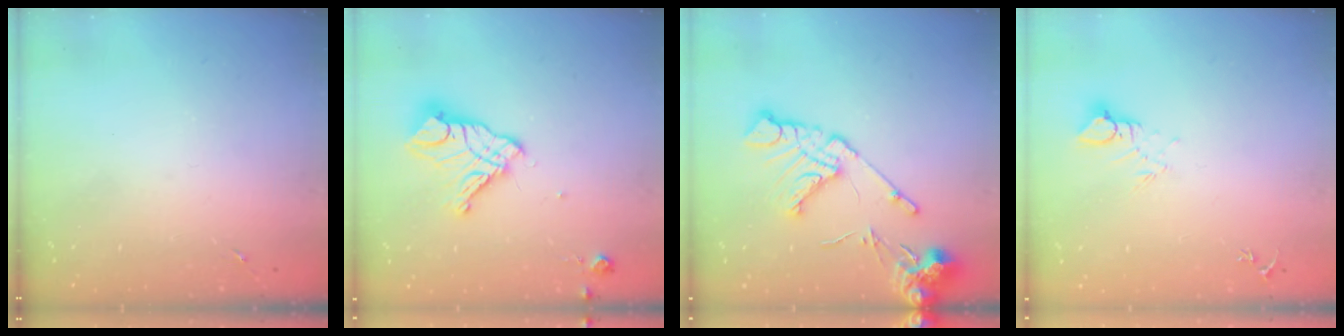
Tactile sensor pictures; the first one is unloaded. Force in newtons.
{"total": 14.6, "press": 14.5, "slide": 1.4}
{"total": 15.5, "press": 15.4, "slide": 2.0}
{"total": 5.5, "press": 5.5, "slide": 0.4}